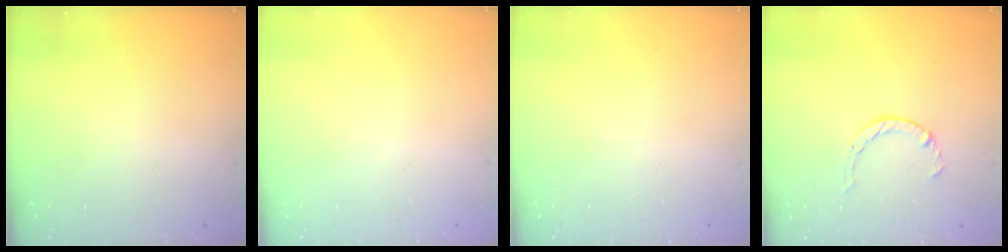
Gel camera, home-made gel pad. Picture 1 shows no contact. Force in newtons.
{"total": 0.0}
{"total": 0.0}
{"total": 2.1, "press": 2.1, "slide": 0.3}